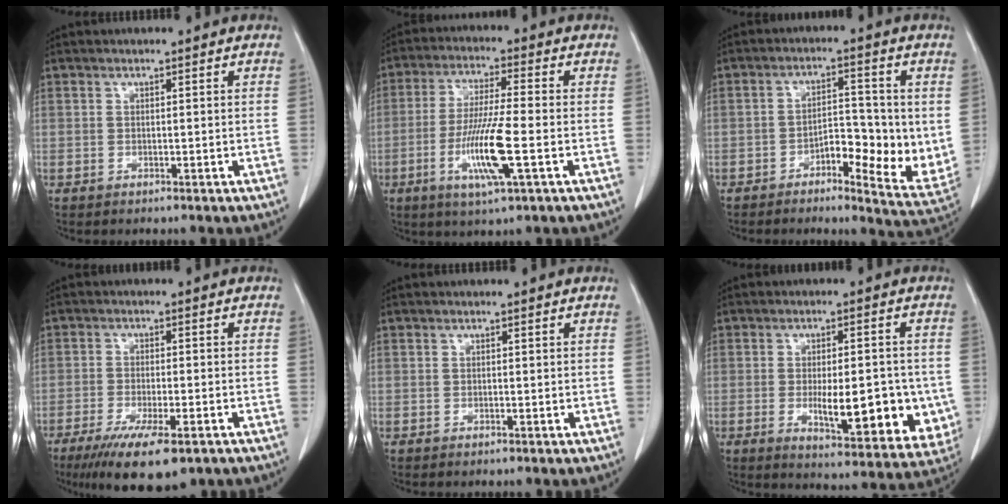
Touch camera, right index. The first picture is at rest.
{"total": 10.6, "force": [-3.2, 0.3, 10.1], "torque": [-0.197, -0.013, -0.061]}
{"total": 9.6, "force": [-1.5, 3.4, 8.9], "torque": [-0.124, 0.000, -0.020]}
{"total": 11.6, "force": [-7.6, 2.5, 8.4], "torque": [-0.136, -0.026, -0.114]}
{"total": 0.0}
{"total": 14.4, "force": [-2.7, 4.8, 13.3], "torque": [-0.152, -0.004, -0.021]}